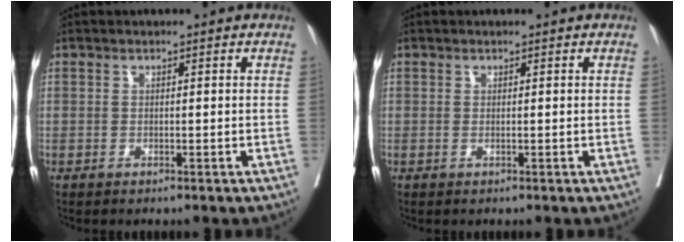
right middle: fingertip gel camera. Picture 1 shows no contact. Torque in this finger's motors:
{"motor_torque": [-0.07, 0.02, -0.03, 0.00]}